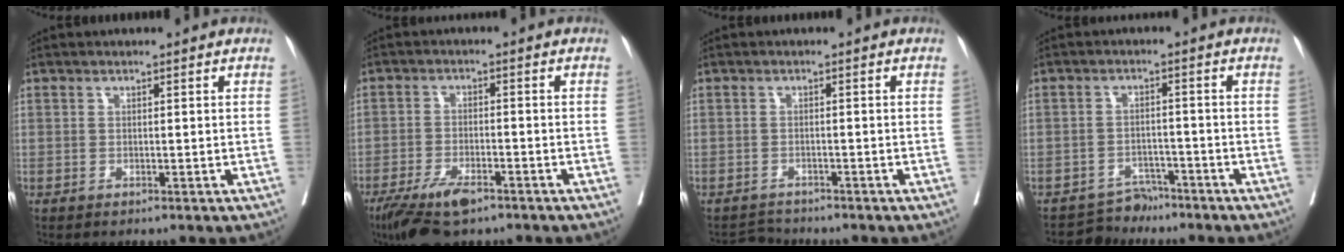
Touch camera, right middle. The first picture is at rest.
{"total": 8.0, "force": [-5.5, 2.5, 5.2], "torque": [-0.097, -0.012, -0.095]}
{"total": 2.3, "force": [-2.2, 0.2, -0.7], "torque": [0.014, -0.011, -0.036]}
{"total": 4.3, "force": [-3.8, 1.7, -0.7], "torque": [0.015, 0.006, -0.062]}